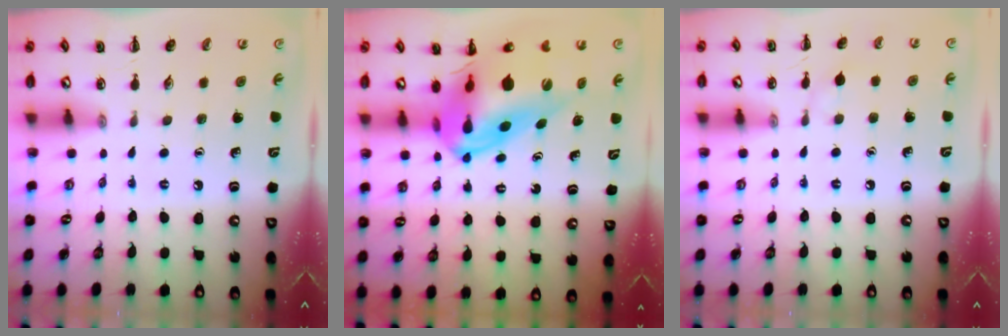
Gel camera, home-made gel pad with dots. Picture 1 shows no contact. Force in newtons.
{"total": 19.0, "press": 18.1, "slide": 6.0}
{"total": 4.3, "press": 3.9, "slide": 1.6}